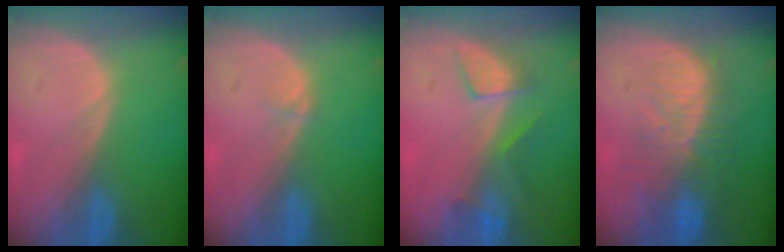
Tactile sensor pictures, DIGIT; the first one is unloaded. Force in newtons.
{"total": 0.5, "press": 0.5, "slide": 0.1}
{"total": 4.7, "press": 4.6, "slide": 1.2}
{"total": 10.3, "press": 8.8, "slide": 5.4}